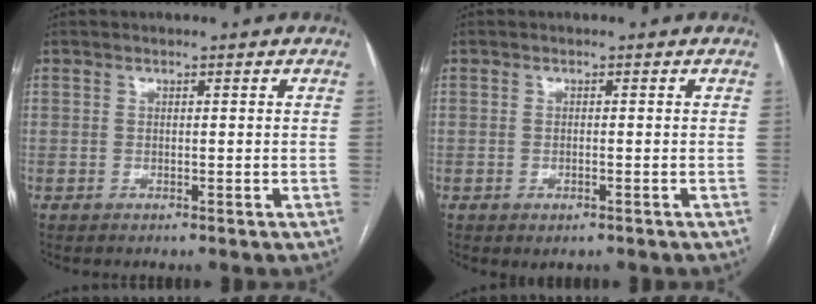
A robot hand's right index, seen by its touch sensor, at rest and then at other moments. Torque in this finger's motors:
{"motor_torque": [0.38, -0.02, 0.13, 0.02]}